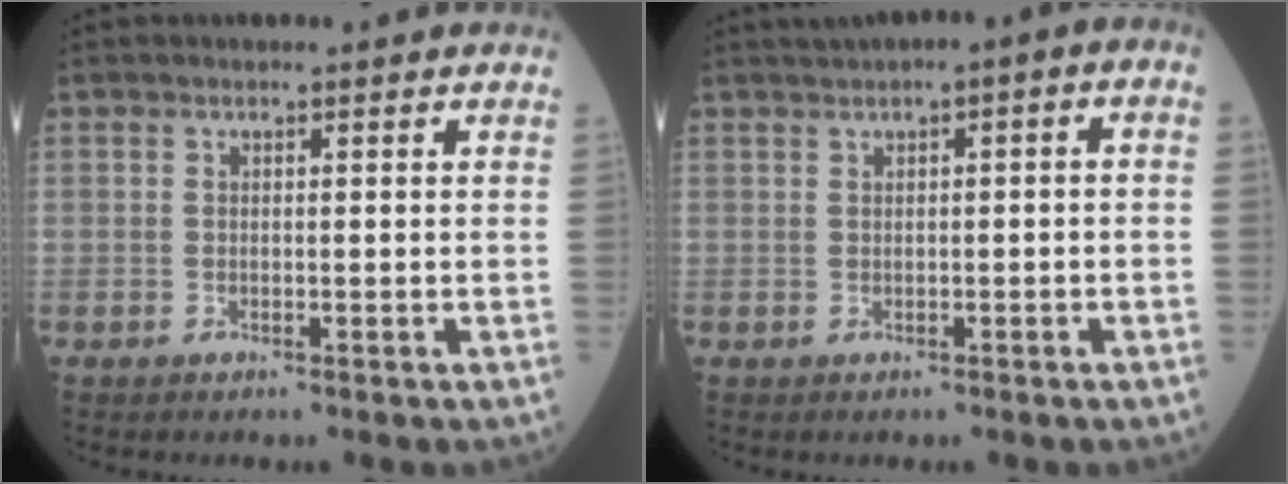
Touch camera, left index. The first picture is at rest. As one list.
[{"total": 3.4, "force": [0.8, 0.8, 3.2], "torque": [-0.048, 0.022, 0.011]}]